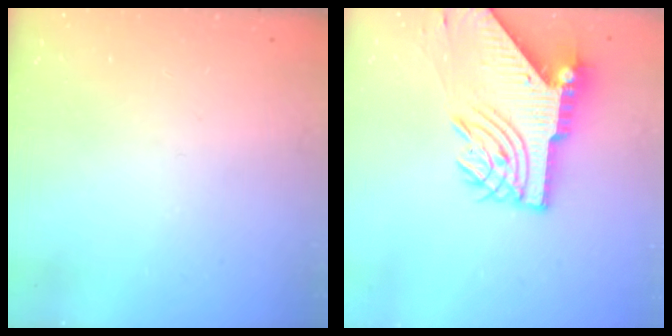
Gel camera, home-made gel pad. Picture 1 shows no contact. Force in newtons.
{"total": 13.2, "press": 13.1, "slide": 1.6}